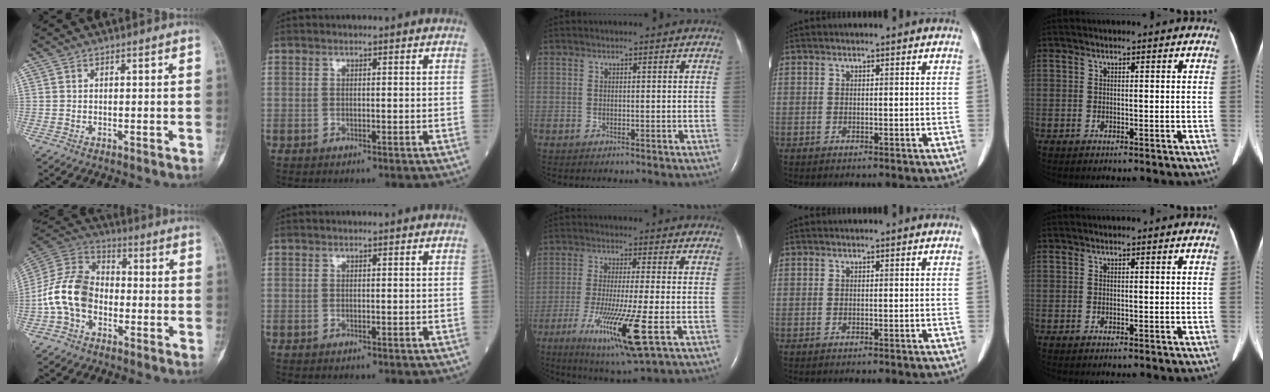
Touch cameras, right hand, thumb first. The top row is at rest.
{"thumb": {"total": 12.7, "force": [-3.1, 9.0, 8.3], "torque": [-0.157, 0.039, -0.072]}, "middle": {"total": 12.7, "force": [-4.7, 0.1, 11.8], "torque": [-0.230, -0.043, -0.080]}}